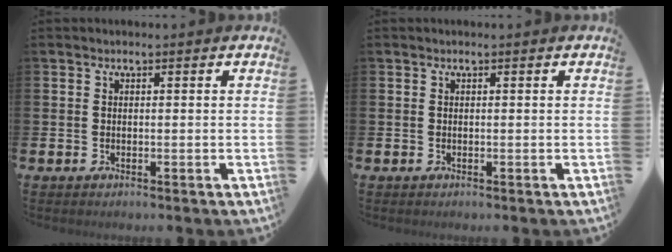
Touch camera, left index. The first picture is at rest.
{"total": 0.0}